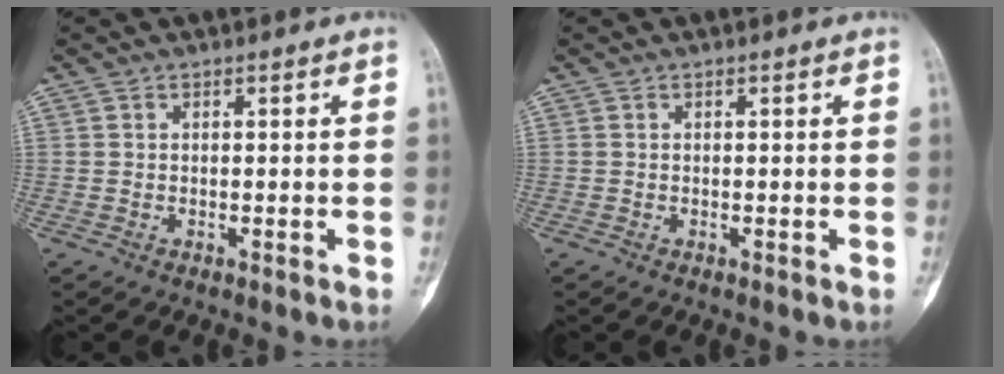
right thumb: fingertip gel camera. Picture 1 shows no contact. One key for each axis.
{"total": 0.0}